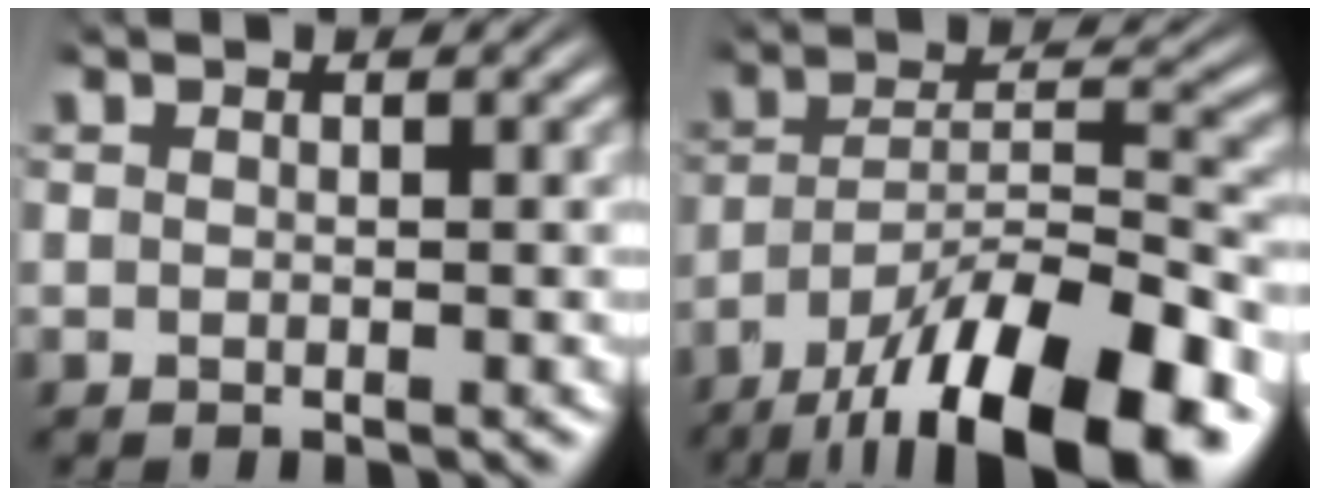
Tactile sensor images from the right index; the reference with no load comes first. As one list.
[{"total": 11.4, "force": [-5.8, 4.5, 8.7], "torque": [-0.130, -0.025, -0.078]}]